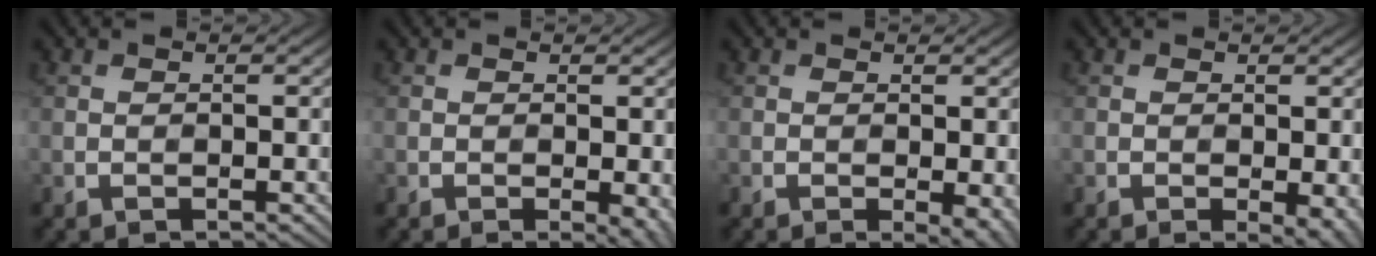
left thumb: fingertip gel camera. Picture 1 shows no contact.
{"total": 2.3, "force": [-0.6, 0.8, 2.1], "torque": [-0.027, -0.008, -0.005]}
{"total": 2.8, "force": [-0.7, 1.1, 2.5], "torque": [-0.032, -0.007, -0.007]}
{"total": 2.9, "force": [-0.8, 1.1, 2.5], "torque": [-0.033, -0.007, -0.008]}